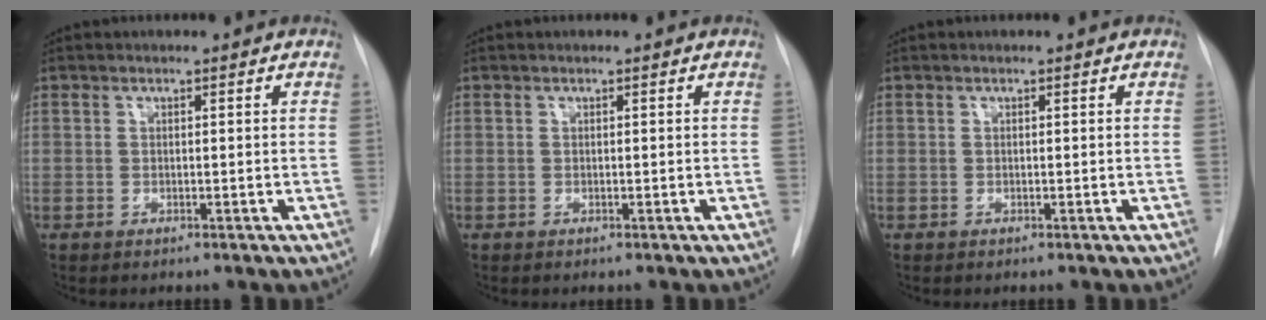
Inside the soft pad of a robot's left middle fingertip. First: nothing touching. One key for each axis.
{"total": 0.0}
{"total": 0.0}